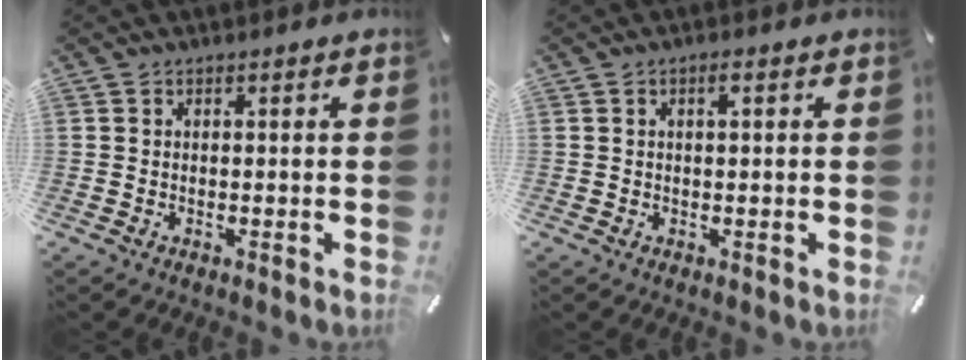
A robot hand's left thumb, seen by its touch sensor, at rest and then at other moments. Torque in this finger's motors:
{"motor_torque": [0.02, -0.21, 0.02, 0.12, -0.02]}